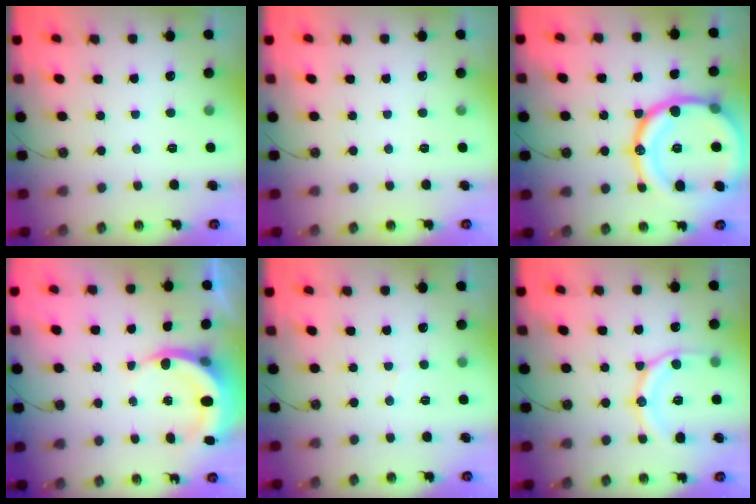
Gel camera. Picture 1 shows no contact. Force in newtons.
{"total": 0.0}
{"total": 25.9, "press": 25.8, "slide": 2.3}
{"total": 6.4, "press": 6.3, "slide": 1.4}
{"total": 2.6, "press": 2.6, "slide": 0.2}
{"total": 13.5, "press": 13.4, "slide": 1.5}